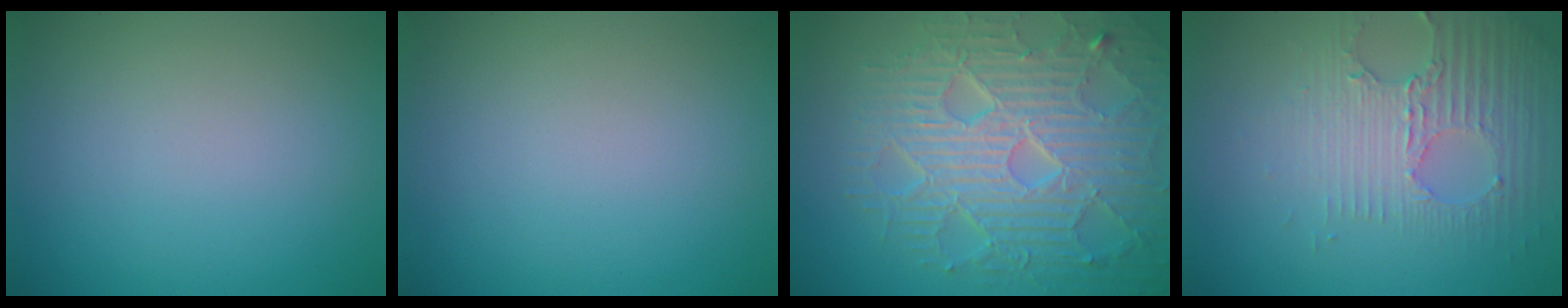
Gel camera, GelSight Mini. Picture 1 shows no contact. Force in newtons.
{"total": 0.0}
{"total": 8.8, "press": 6.3, "slide": 6.2}
{"total": 3.5, "press": 3.4, "slide": 1.1}